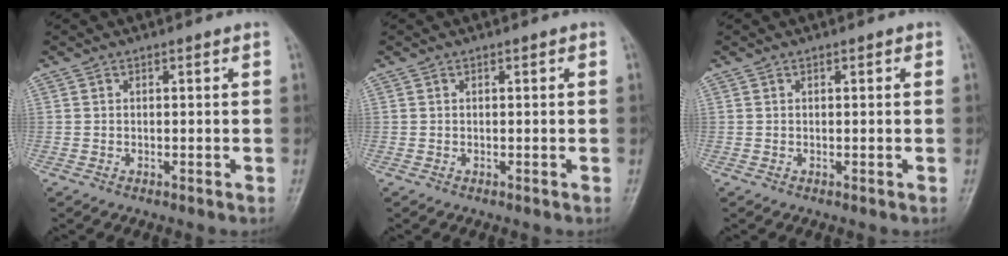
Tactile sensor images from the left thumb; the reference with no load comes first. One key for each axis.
{"total": 0.0}
{"total": 0.5, "fx": 0.2, "fy": 0.2, "fz": 0.4, "tx": -0.005, "ty": 0.001, "tz": 0.002}